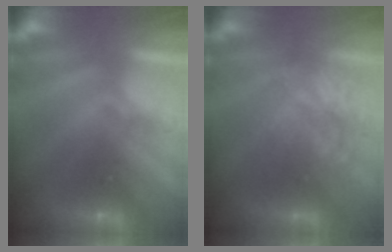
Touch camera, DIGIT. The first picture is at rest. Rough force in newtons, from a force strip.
{"total": 2.3}